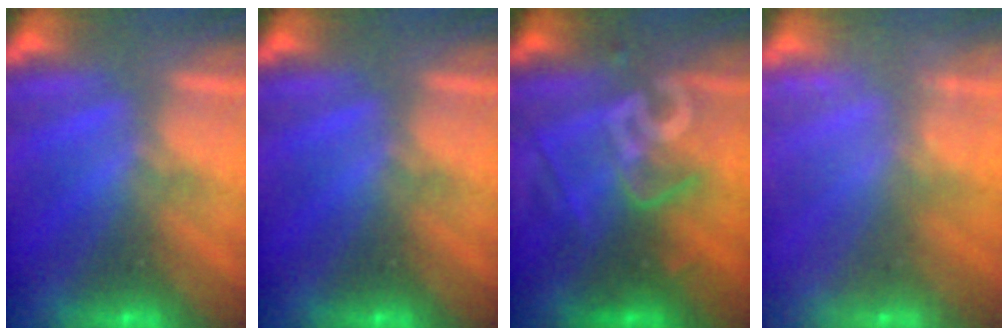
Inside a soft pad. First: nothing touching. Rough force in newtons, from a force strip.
{"total": 0.0}
{"total": 2.5}
{"total": 2.2}